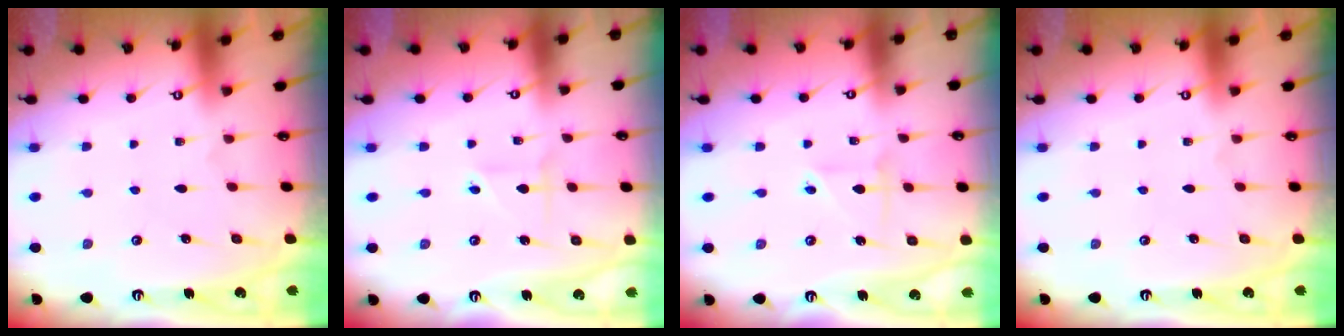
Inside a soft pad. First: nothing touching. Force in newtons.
{"total": 2.0, "press": 1.9, "slide": 0.5}
{"total": 2.5, "press": 2.5, "slide": 0.3}
{"total": 0.0}